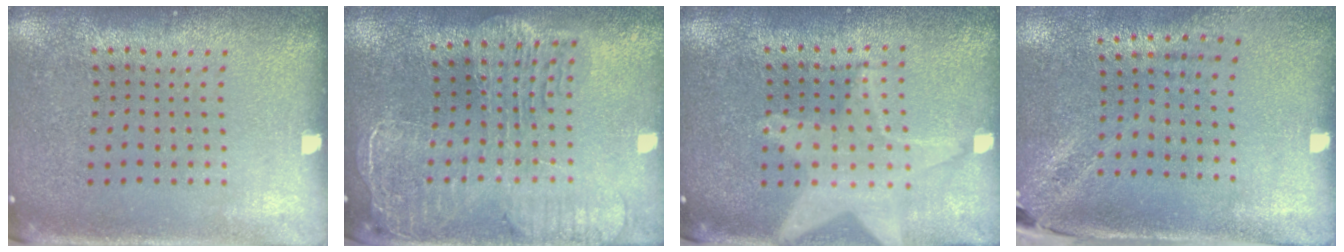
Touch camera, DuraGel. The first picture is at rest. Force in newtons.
{"total": 2.3, "press": 2.0, "slide": 1.1}
{"total": 1.9, "press": 1.7, "slide": 0.9}
{"total": 1.9, "press": 1.6, "slide": 1.1}